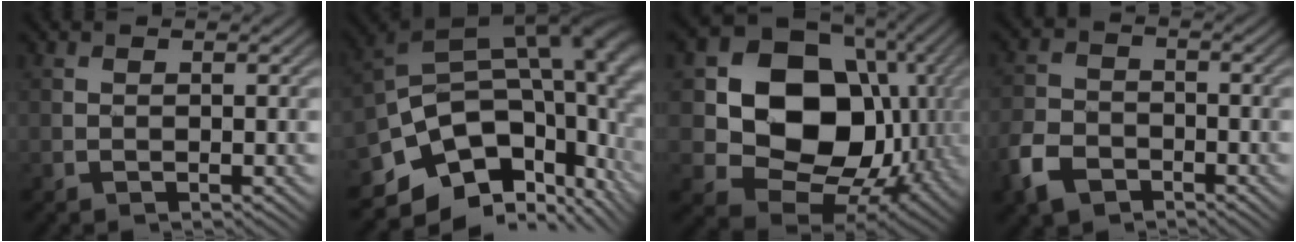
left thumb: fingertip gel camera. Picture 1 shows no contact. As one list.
[{"total": 16.9, "force": [-4.9, 11.4, 11.5], "torque": [-0.186, -0.029, -0.061]}, {"total": 17.3, "force": [1.3, 13.6, 10.6], "torque": [-0.191, -0.032, 0.035]}, {"total": 5.9, "force": [-3.7, 3.8, 2.7], "torque": [-0.071, -0.008, -0.084]}]